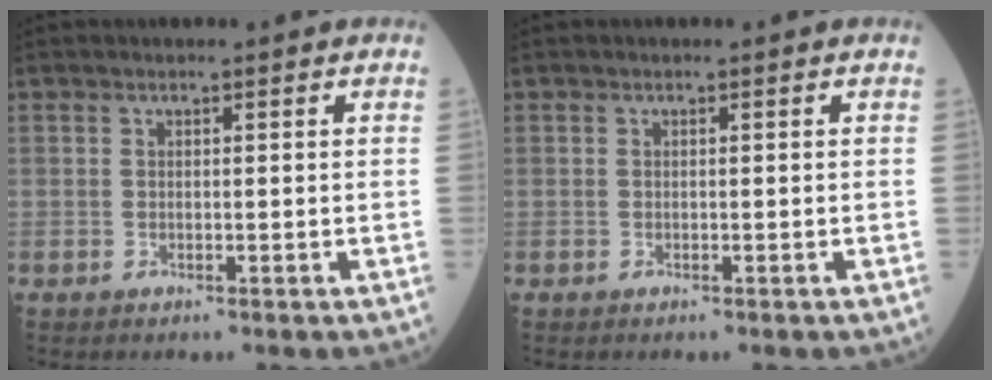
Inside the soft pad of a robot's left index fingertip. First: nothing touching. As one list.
[{"total": 0.0}]